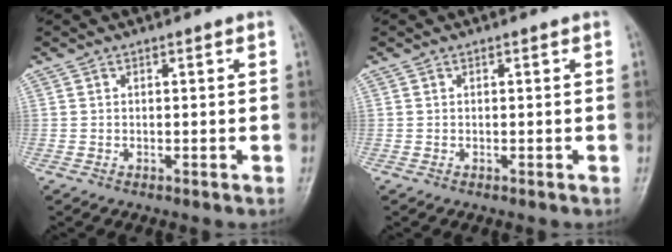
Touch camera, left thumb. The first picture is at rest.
{"total": 0.0}